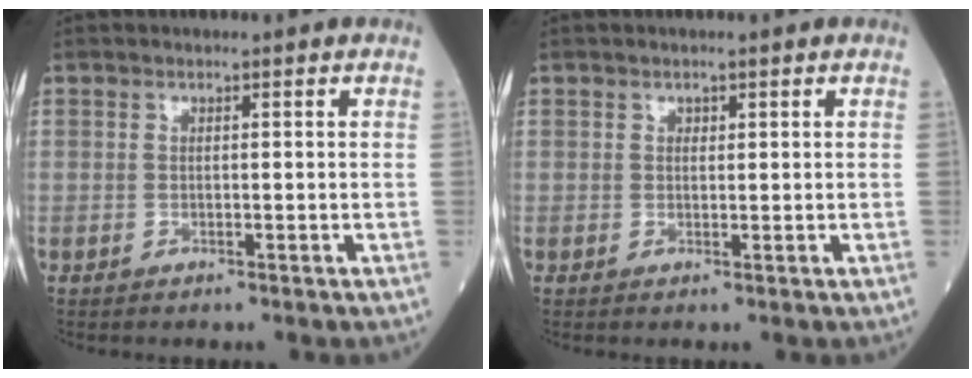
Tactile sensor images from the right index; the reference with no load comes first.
{"total": 0.5, "force": [0.3, 0.4, 0.2], "torque": [0.000, -0.001, 0.004]}